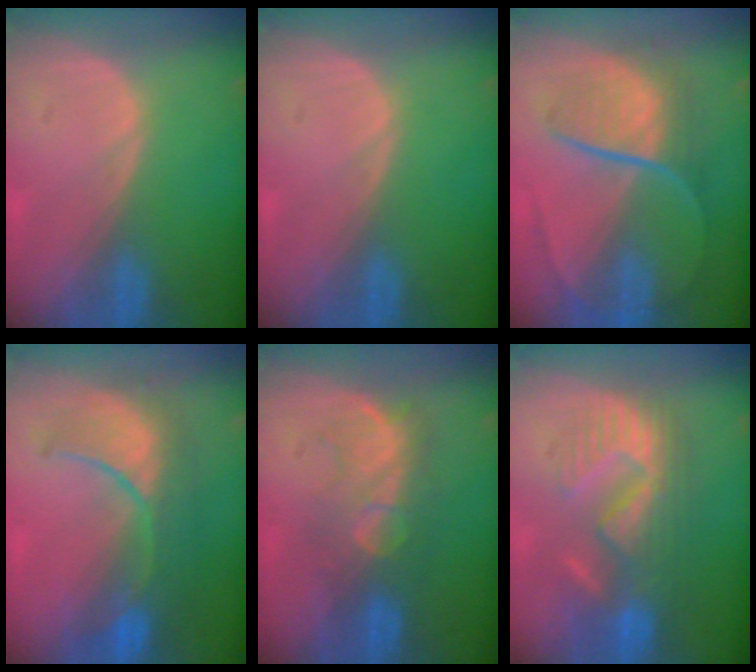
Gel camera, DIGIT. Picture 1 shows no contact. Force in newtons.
{"total": 0.0}
{"total": 8.8, "press": 7.5, "slide": 4.7}
{"total": 10.3, "press": 9.0, "slide": 5.1}
{"total": 8.1, "press": 7.9, "slide": 1.7}
{"total": 9.4, "press": 9.2, "slide": 2.0}